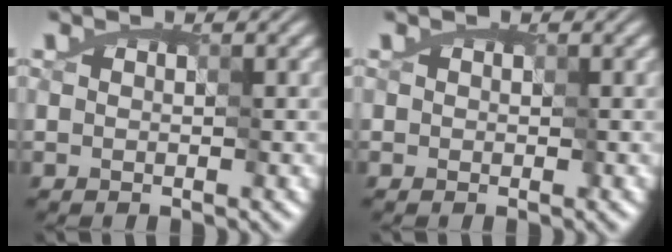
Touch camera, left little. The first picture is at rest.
{"total": 0.0}